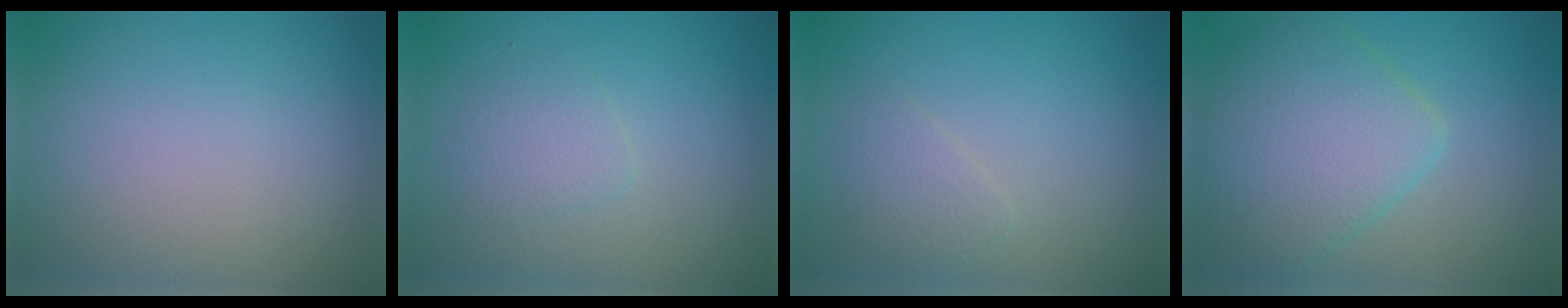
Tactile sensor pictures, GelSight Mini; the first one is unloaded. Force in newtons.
{"total": 1.8, "press": 1.8, "slide": 0.0}
{"total": 1.5, "press": 1.5, "slide": 0.1}
{"total": 6.2, "press": 6.2, "slide": 0.2}